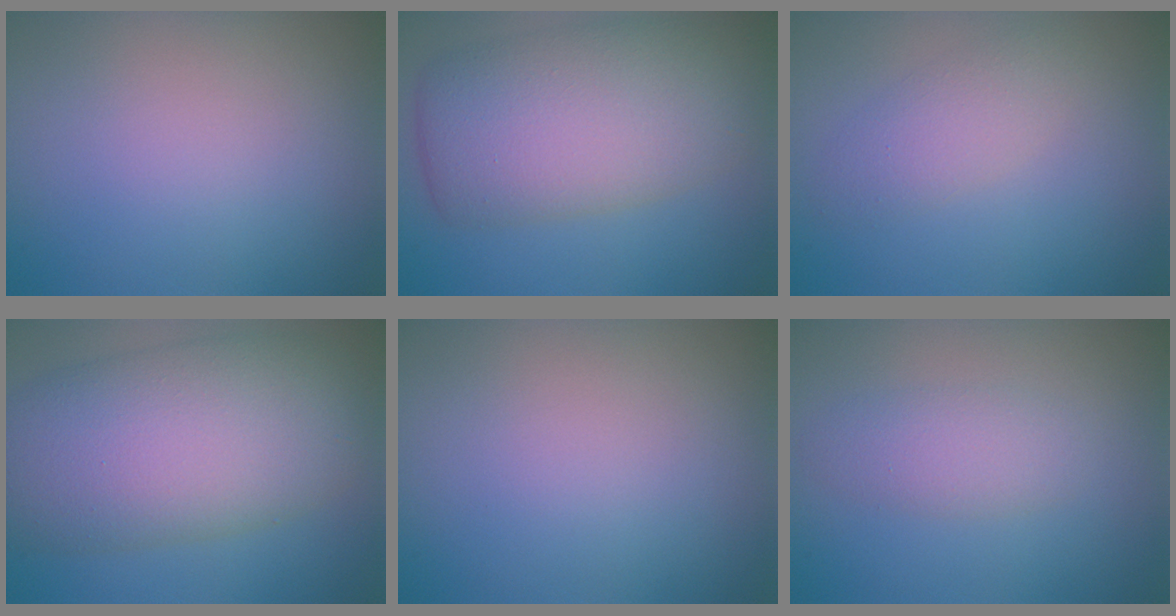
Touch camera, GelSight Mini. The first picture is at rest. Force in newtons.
{"total": 7.9, "press": 7.9, "slide": 0.4}
{"total": 2.4, "press": 2.4, "slide": 0.1}
{"total": 11.5, "press": 11.5, "slide": 0.3}
{"total": 0.0}
{"total": 2.4, "press": 2.4, "slide": 0.0}